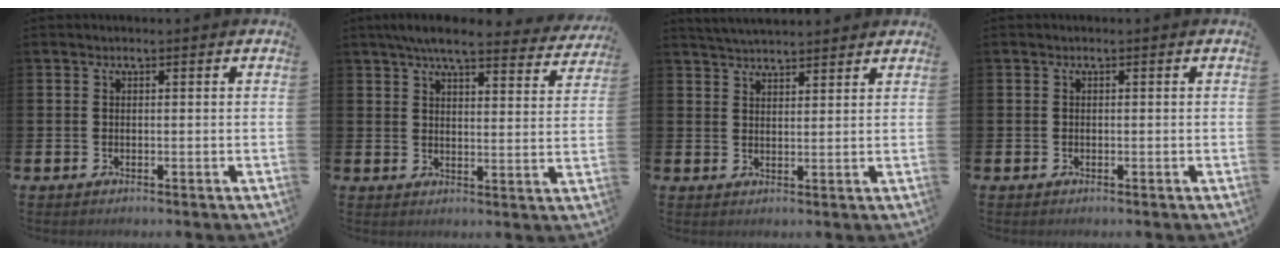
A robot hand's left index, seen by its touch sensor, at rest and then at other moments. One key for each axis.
{"total": 6.5, "fx": 5.9, "fy": 0.9, "fz": 2.4, "tx": -0.051, "ty": -0.031, "tz": 0.102}
{"total": 3.8, "fx": 3.7, "fy": 0.3, "fz": 0.3, "tx": -0.012, "ty": -0.016, "tz": 0.069}
{"total": 0.0}